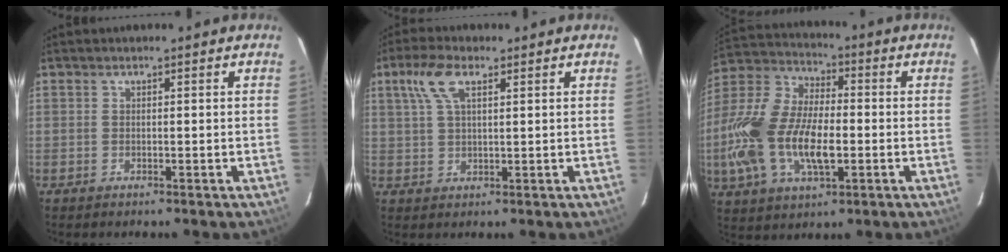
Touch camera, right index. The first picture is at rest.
{"total": 6.3, "force": [2.9, 2.5, 5.0], "torque": [-0.105, 0.016, 0.056]}
{"total": 20.5, "force": [-4.2, 10.2, 17.3], "torque": [-0.376, -0.005, -0.075]}